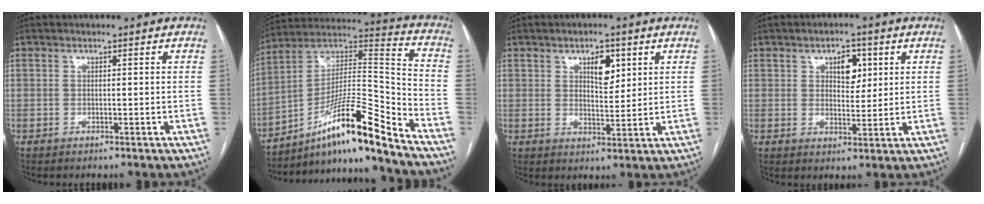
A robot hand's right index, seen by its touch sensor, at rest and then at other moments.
{"total": 16.8, "force": [-12.2, -0.3, 11.5], "torque": [-0.206, 0.030, -0.206]}
{"total": 4.9, "force": [2.3, 2.1, 3.7], "torque": [-0.059, 0.001, 0.039]}
{"total": 4.8, "force": [1.9, 2.6, 3.6], "torque": [-0.053, 0.007, 0.032]}